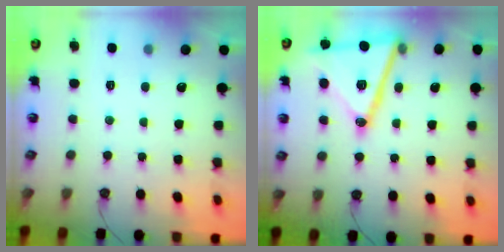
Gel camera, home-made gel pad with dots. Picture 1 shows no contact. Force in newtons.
{"total": 20.4, "press": 20.1, "slide": 3.4}